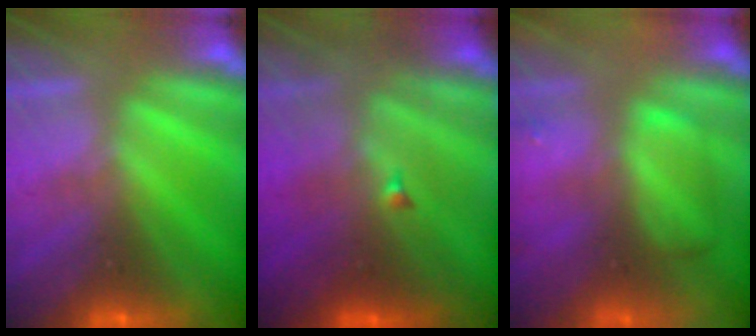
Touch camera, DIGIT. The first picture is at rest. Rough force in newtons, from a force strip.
{"total": 4.4}
{"total": 6.5}